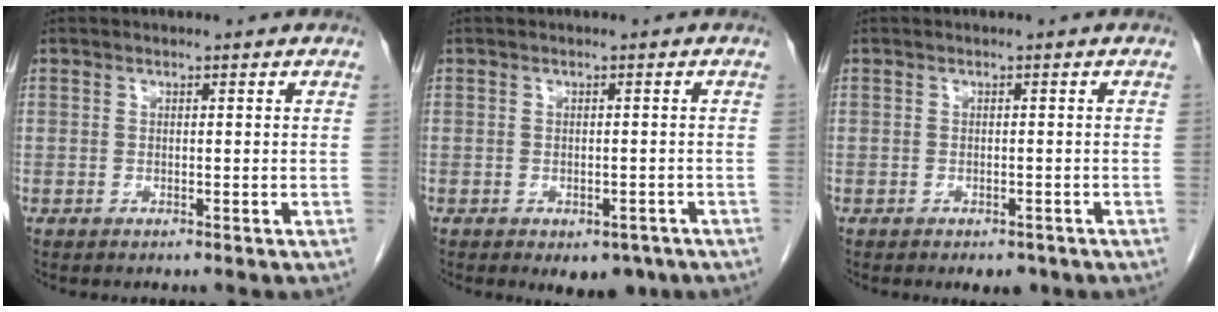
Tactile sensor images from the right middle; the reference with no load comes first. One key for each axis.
{"total": 4.5, "fx": -3.1, "fy": 2.4, "fz": 2.2, "tx": -0.017, "ty": -0.002, "tz": -0.035}
{"total": 2.4, "fx": -1.8, "fy": 1.2, "fz": 1.2, "tx": -0.011, "ty": -0.002, "tz": -0.015}